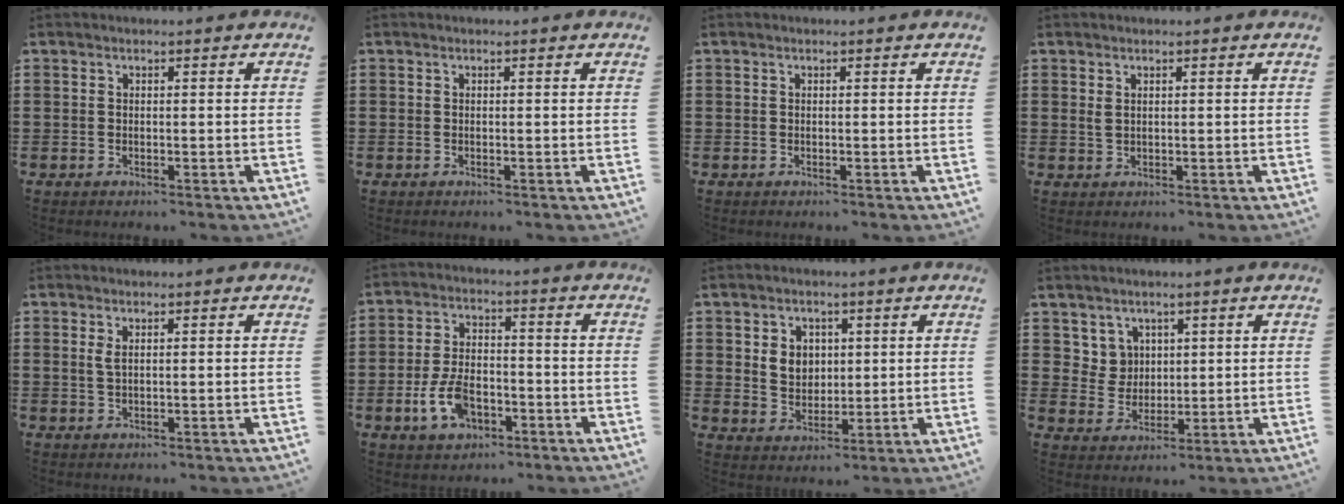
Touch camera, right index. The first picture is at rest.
{"total": 0.0}
{"total": 0.0}
{"total": 1.1, "force": [0.6, 0.6, 0.8], "torque": [-0.018, 0.003, 0.011]}
{"total": 1.3, "force": [0.4, 0.3, 1.2], "torque": [-0.024, 0.003, 0.007]}
{"total": 7.0, "force": [-3.1, 3.7, 5.1], "torque": [-0.116, 0.001, -0.061]}
{"total": 4.2, "force": [1.3, 3.7, 1.6], "torque": [-0.039, 0.008, 0.021]}
{"total": 4.5, "force": [2.2, 3.9, 0.6], "torque": [-0.025, 0.009, 0.041]}